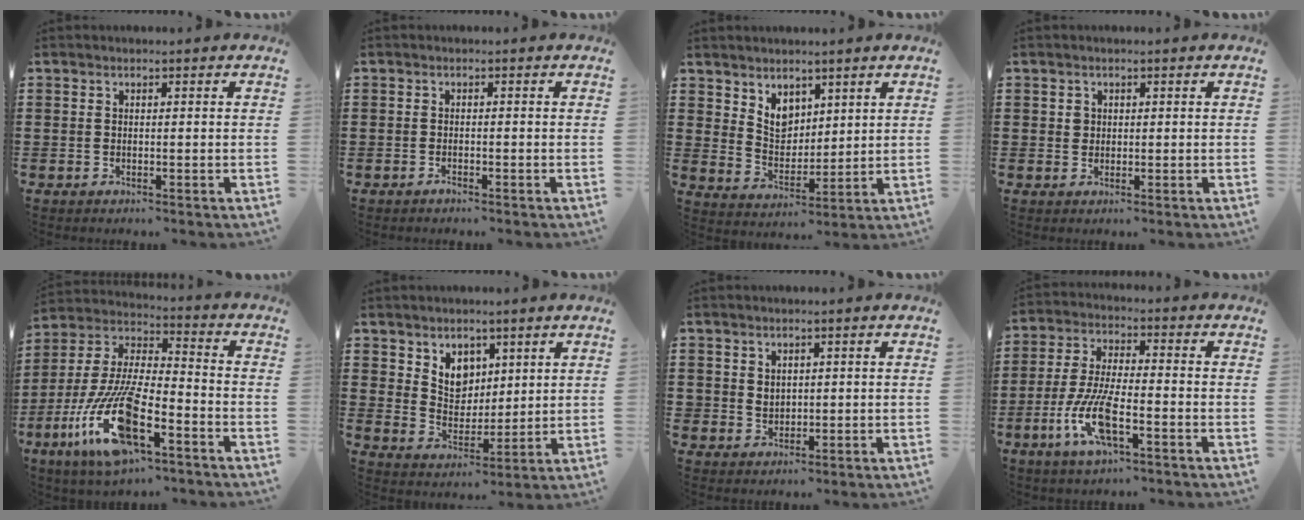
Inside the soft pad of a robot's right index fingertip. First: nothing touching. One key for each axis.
{"total": 0.7, "fx": -0.6, "fy": 0.2, "fz": 0.3, "tx": -0.009, "ty": -0.005, "tz": -0.010}
{"total": 5.4, "fx": 3.7, "fy": 3.6, "fz": 1.8, "tx": -0.051, "ty": -0.003, "tz": 0.070}
{"total": 1.1, "fx": 0.3, "fy": 1.0, "fz": 0.3, "tx": -0.008, "ty": 0.004, "tz": 0.007}
{"total": 15.5, "fx": -8.7, "fy": 4.3, "fz": 12.1, "tx": -0.263, "ty": 0.003, "tz": -0.161}
{"total": 5.8, "fx": 3.6, "fy": 4.3, "fz": 1.4, "tx": -0.052, "ty": 0.001, "tz": 0.067}
{"total": 2.0, "fx": 0.9, "fy": 1.7, "fz": 0.2, "tx": -0.010, "ty": 0.007, "tz": 0.017}
{"total": 9.1, "fx": -3.9, "fy": 2.6, "fz": 7.9, "tx": -0.179, "ty": -0.011, "tz": -0.075}